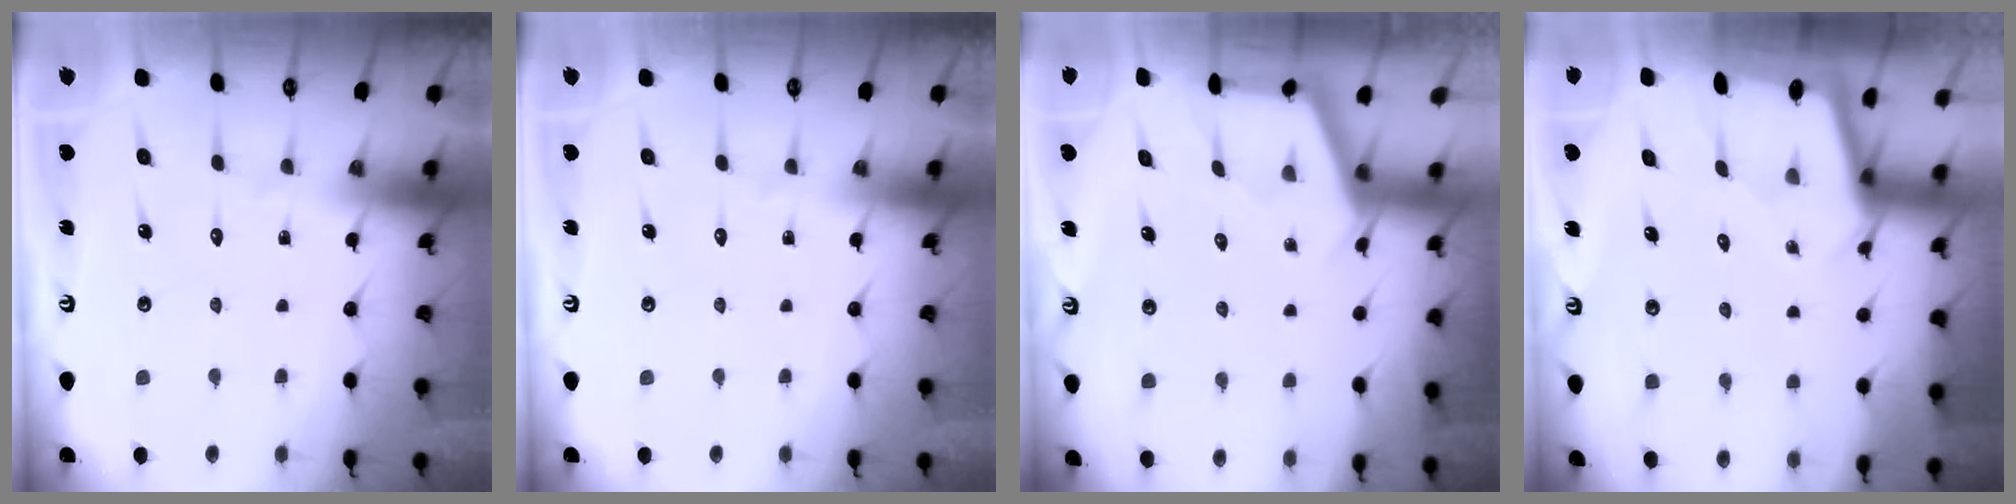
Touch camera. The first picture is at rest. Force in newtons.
{"total": 0.0}
{"total": 2.9, "press": 2.9, "slide": 0.3}
{"total": 1.6, "press": 1.6, "slide": 0.2}